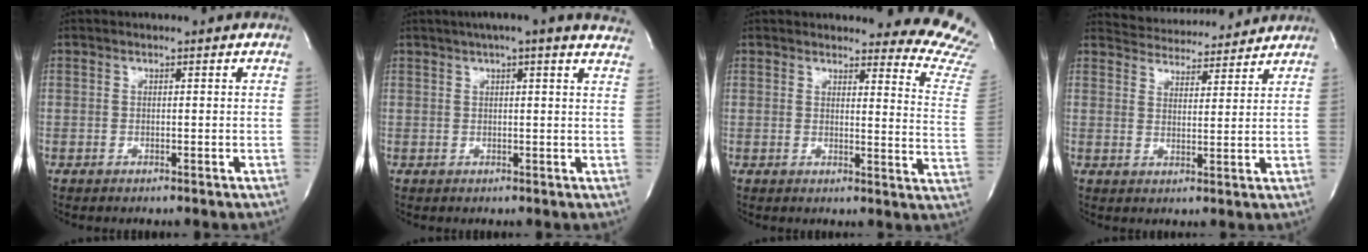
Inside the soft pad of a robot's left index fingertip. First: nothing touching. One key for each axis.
{"total": 13.4, "fx": 11.3, "fy": 1.0, "fz": 7.1, "tx": -0.105, "ty": 0.026, "tz": 0.125}
{"total": 15.2, "fx": 14.9, "fy": 1.4, "fz": 2.8, "tx": 0.001, "ty": -0.143, "tz": 0.120}
{"total": 10.9, "fx": 10.6, "fy": 2.2, "fz": 1.6, "tx": -0.023, "ty": 0.016, "tz": 0.145}